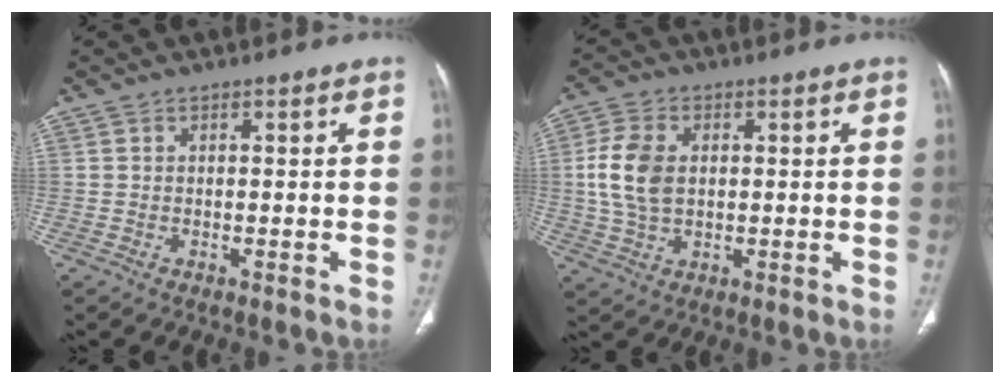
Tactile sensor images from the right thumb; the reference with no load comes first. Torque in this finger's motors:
{"motor_torque": [1.44, 1.11, 0.75, -0.64, 0.23]}